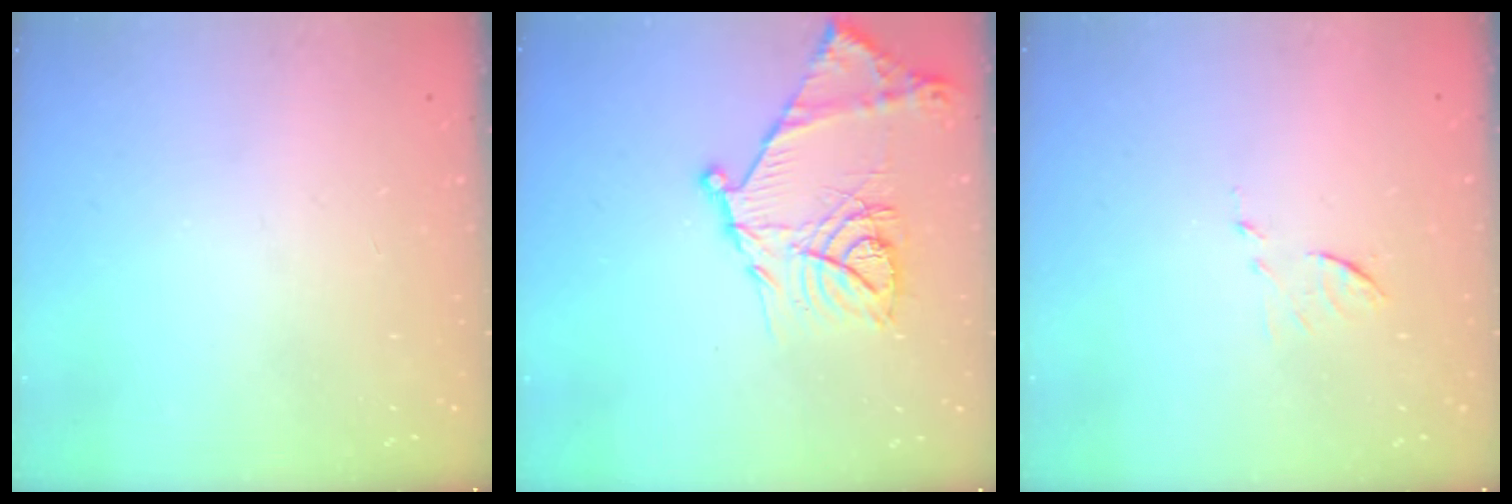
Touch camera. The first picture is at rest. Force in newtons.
{"total": 18.7, "press": 18.6, "slide": 1.4}
{"total": 6.2, "press": 6.2, "slide": 0.2}